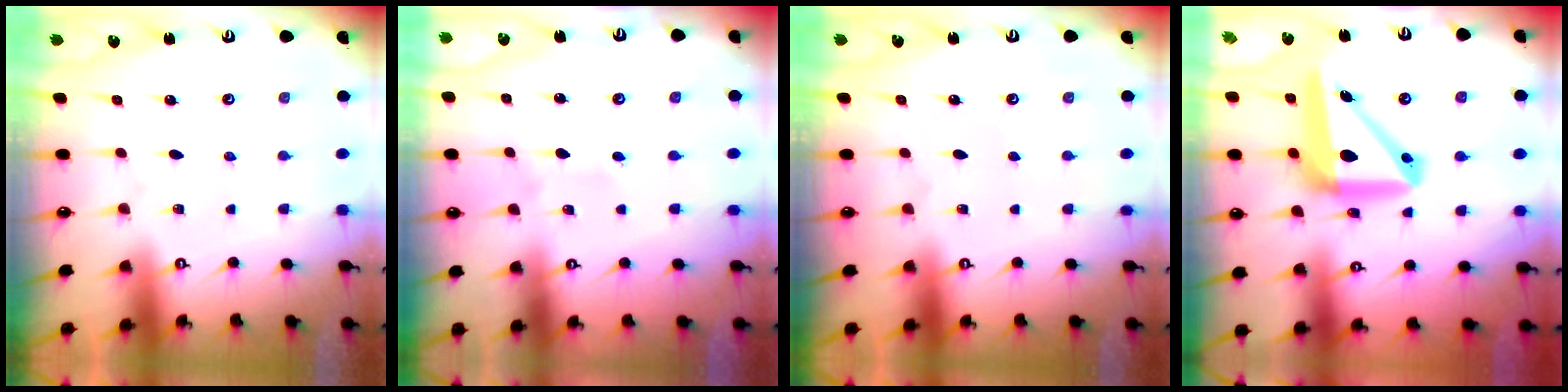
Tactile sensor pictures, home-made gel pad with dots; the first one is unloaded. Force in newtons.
{"total": 2.7, "press": 2.6, "slide": 0.3}
{"total": 0.0}
{"total": 14.9, "press": 14.7, "slide": 2.9}